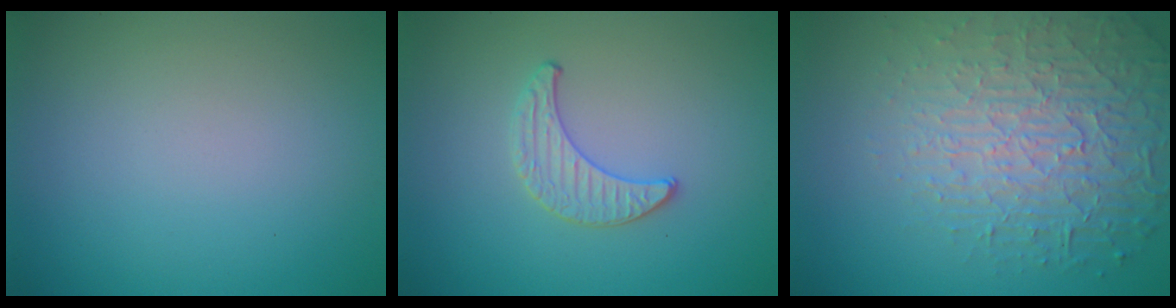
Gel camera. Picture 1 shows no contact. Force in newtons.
{"total": 1.3, "press": 1.3, "slide": 0.2}
{"total": 6.5, "press": 5.1, "slide": 4.1}